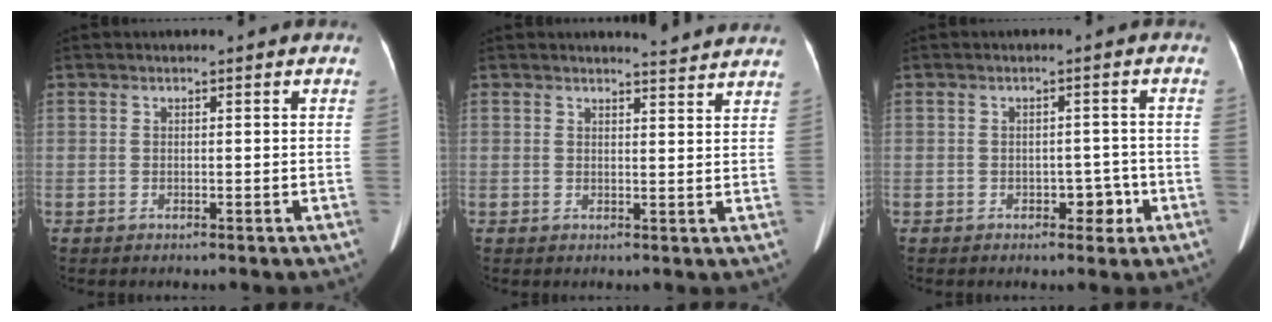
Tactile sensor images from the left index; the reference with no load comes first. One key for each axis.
{"total": 4.4, "fx": 4.3, "fy": -0.3, "fz": 0.5, "tx": -0.014, "ty": -0.008, "tz": 0.039}
{"total": 3.0, "fx": -1.4, "fy": 1.9, "fz": 1.9, "tx": -0.017, "ty": 0.009, "tz": -0.014}